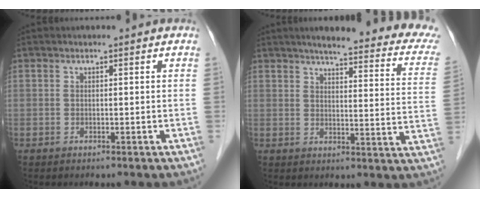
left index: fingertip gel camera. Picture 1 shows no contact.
{"total": 20.8, "force": [17.7, 2.5, 10.5], "torque": [-0.116, -0.032, 0.191]}